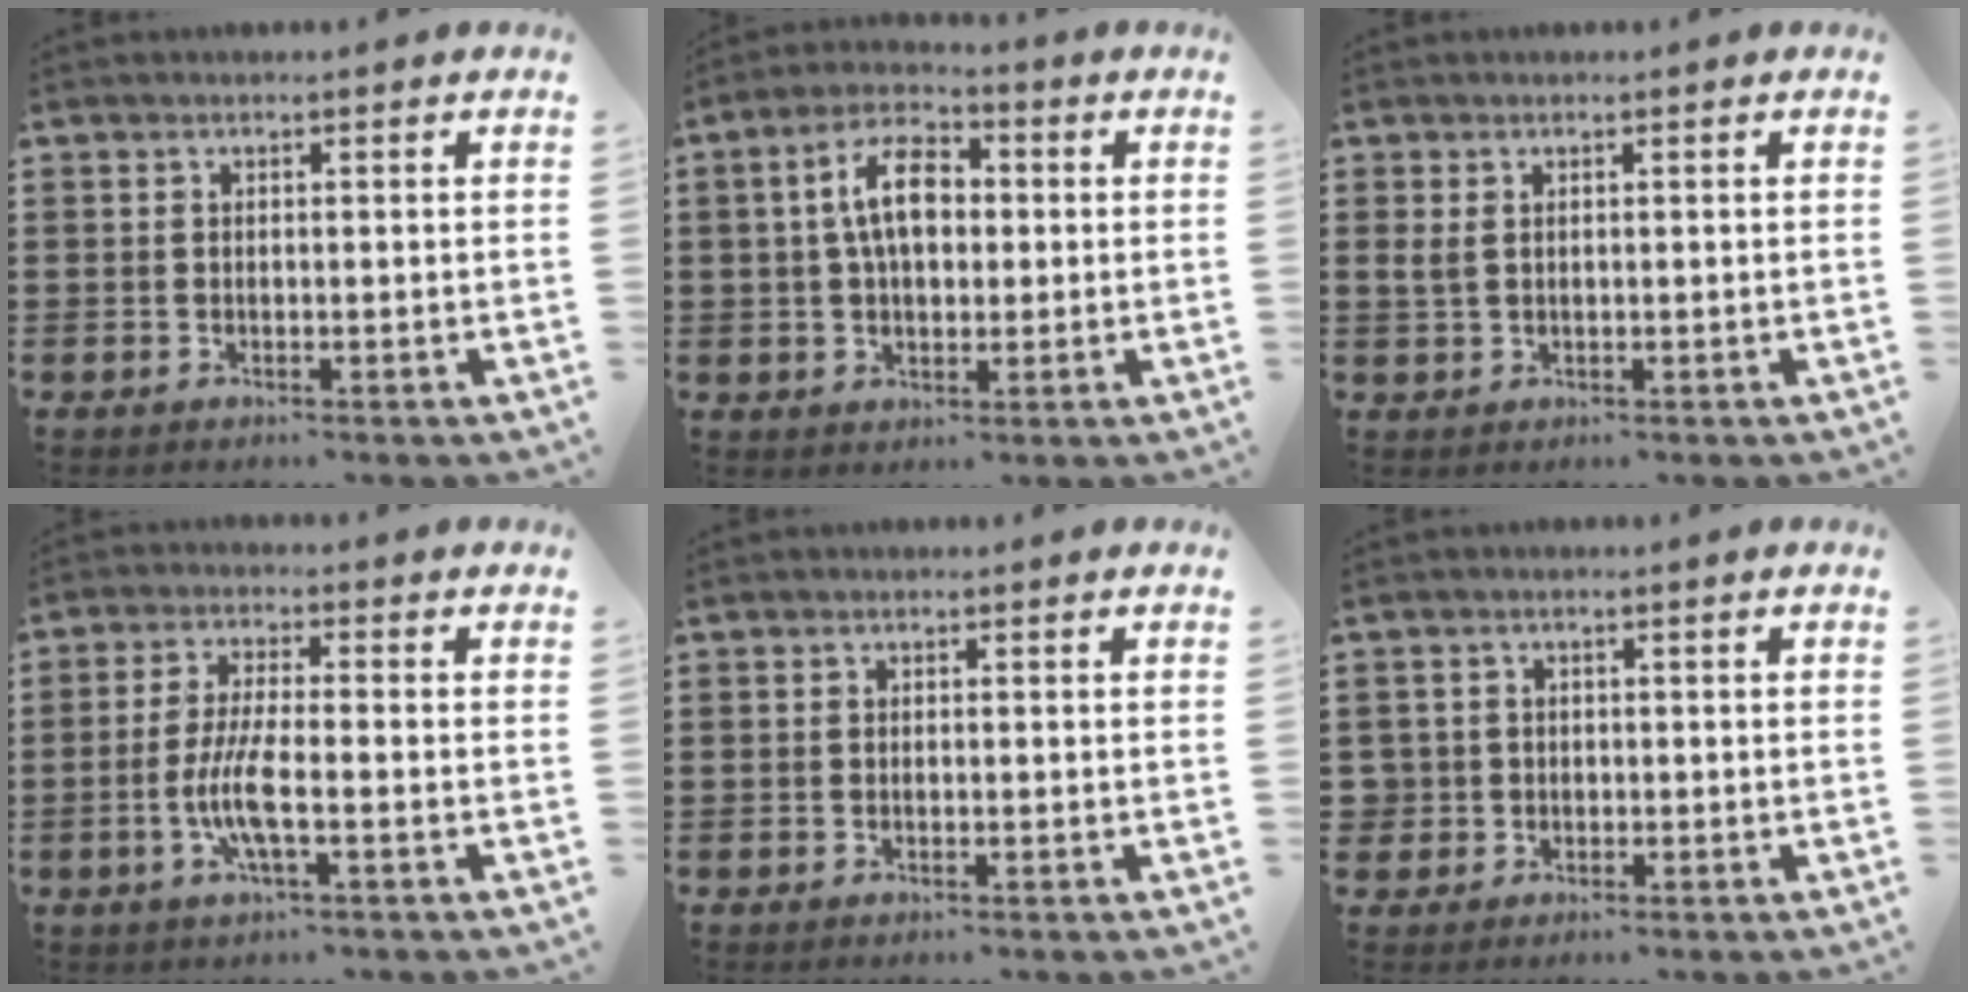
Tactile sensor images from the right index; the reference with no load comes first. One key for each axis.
{"total": 8.5, "fx": 1.1, "fy": 4.5, "fz": 7.1, "tx": -0.139, "ty": 0.014, "tz": 0.013}
{"total": 1.5, "fx": 0.5, "fy": 0.9, "fz": 1.0, "tx": -0.030, "ty": 0.003, "tz": 0.007}
{"total": 6.6, "fx": -2.0, "fy": 1.4, "fz": 6.2, "tx": -0.139, "ty": -0.013, "tz": -0.044}
{"total": 0.0}
{"total": 1.9, "fx": -0.4, "fy": 1.8, "fz": 0.1, "tx": -0.011, "ty": 0.007, "tz": -0.012}